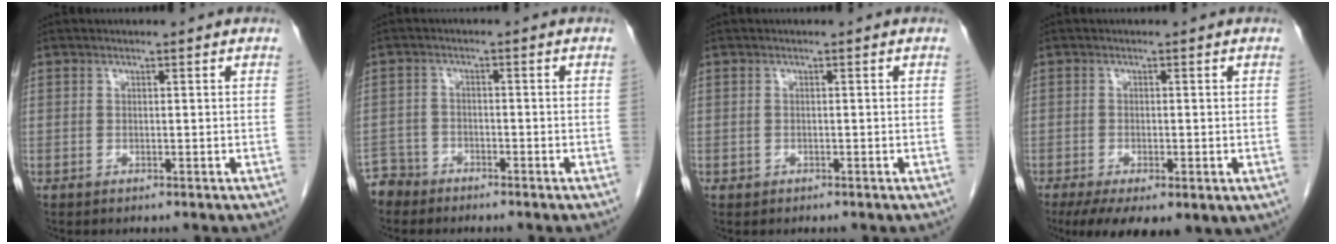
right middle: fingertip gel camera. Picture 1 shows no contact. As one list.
[{"total": 4.1, "force": [-3.6, 1.9, -0.7], "torque": [0.015, 0.000, -0.074]}, {"total": 0.6, "force": [-0.3, 0.5, 0.1], "torque": [-0.006, 0.003, -0.004]}, {"total": 11.6, "force": [-5.8, 5.3, 8.5], "torque": [-0.152, -0.022, -0.079]}]